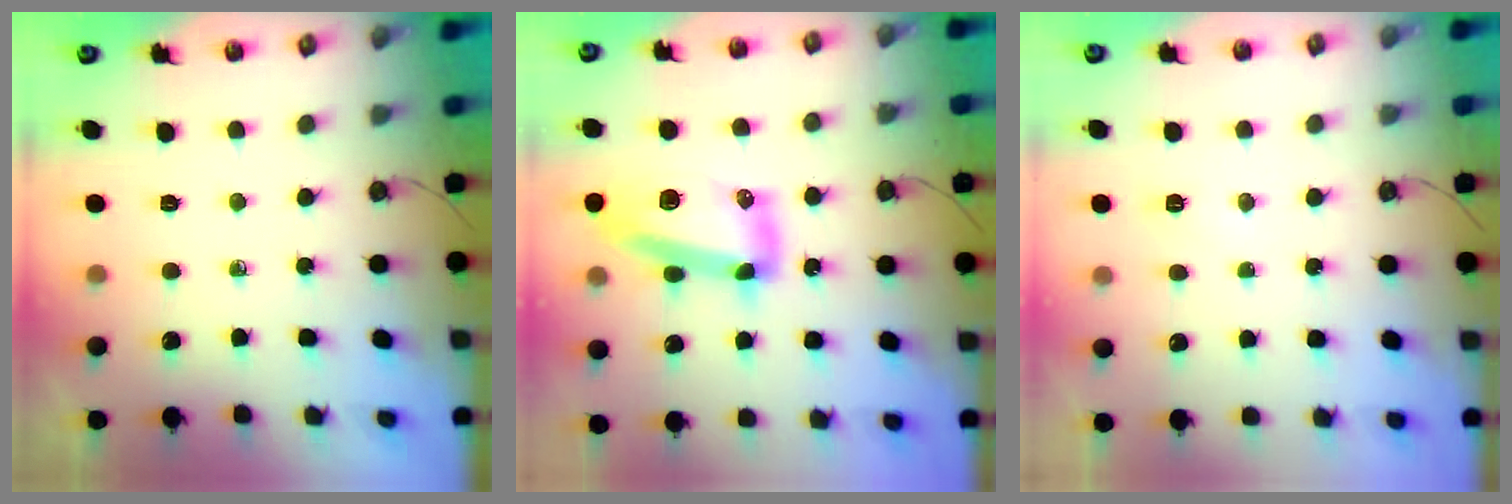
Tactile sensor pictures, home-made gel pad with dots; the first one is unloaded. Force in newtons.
{"total": 14.8, "press": 14.8, "slide": 1.4}
{"total": 4.4, "press": 4.4, "slide": 0.5}